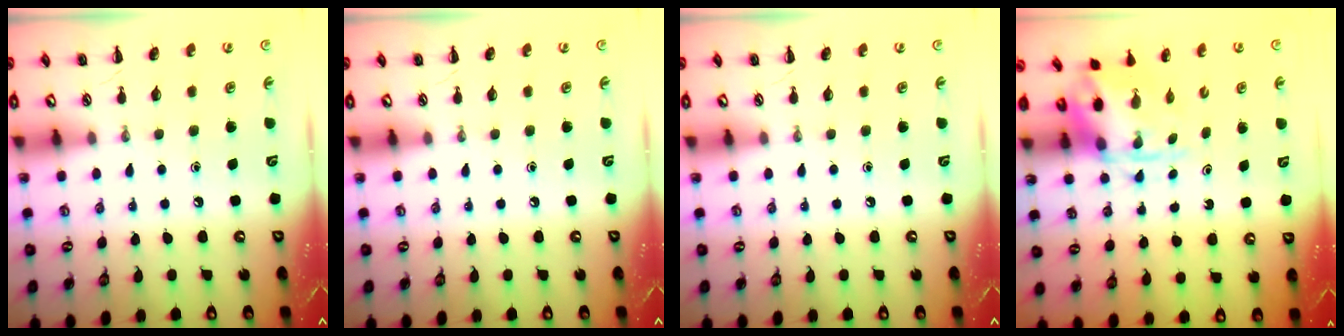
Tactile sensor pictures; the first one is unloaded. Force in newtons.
{"total": 0.0}
{"total": 0.0}
{"total": 3.9, "press": 3.8, "slide": 0.9}